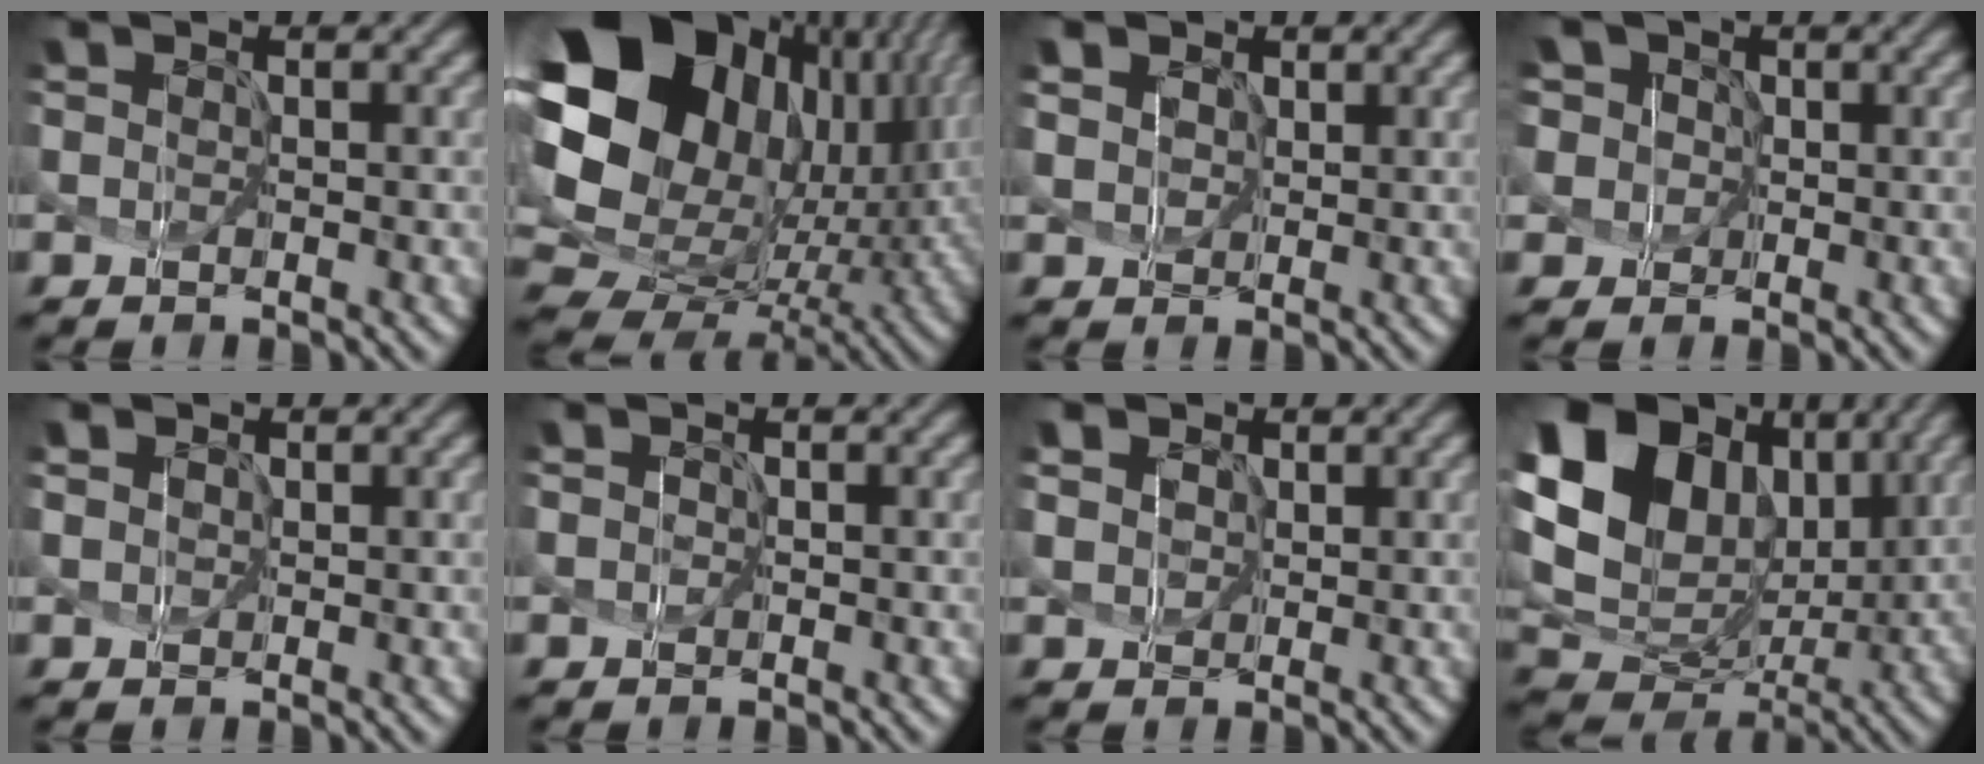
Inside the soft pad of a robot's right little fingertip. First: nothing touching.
{"total": 21.8, "force": [5.7, 16.0, 13.6], "torque": [-0.321, -0.004, 0.121]}
{"total": 6.0, "force": [3.2, 4.3, 2.9], "torque": [-0.063, 0.020, 0.032]}
{"total": 7.8, "force": [3.1, 6.3, 3.4], "torque": [-0.065, 0.041, 0.016]}
{"total": 2.7, "force": [1.4, 2.0, 1.3], "torque": [-0.014, 0.020, -0.001]}
{"total": 0.0}
{"total": 5.4, "force": [2.9, 3.8, 2.6], "torque": [-0.057, 0.019, 0.026]}
{"total": 19.4, "force": [6.0, 14.2, 11.7], "torque": [-0.267, 0.039, 0.125]}